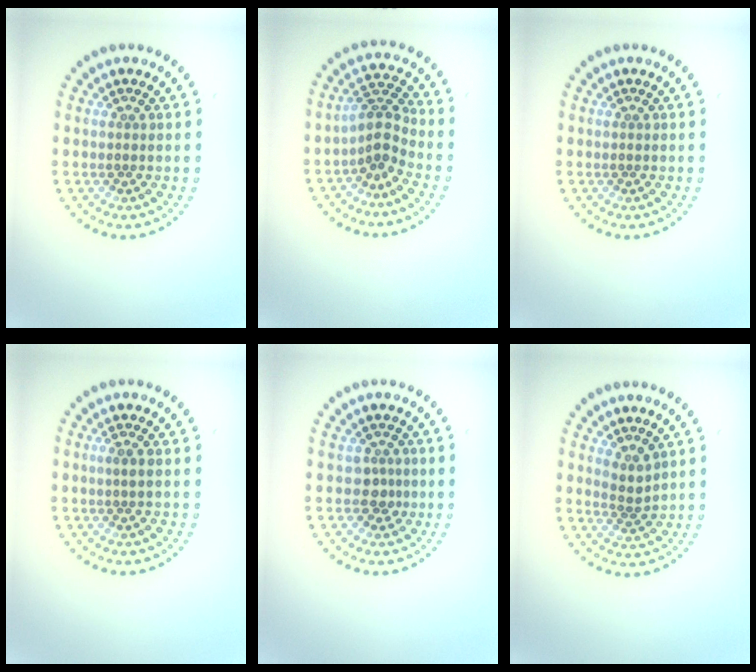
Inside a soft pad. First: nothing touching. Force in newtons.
{"total": 2.6, "press": 1.8, "slide": 1.9}
{"total": 0.0}
{"total": 0.7, "press": 0.4, "slide": 0.6}
{"total": 1.3, "press": 1.0, "slide": 0.9}
{"total": 1.8, "press": 1.3, "slide": 1.3}